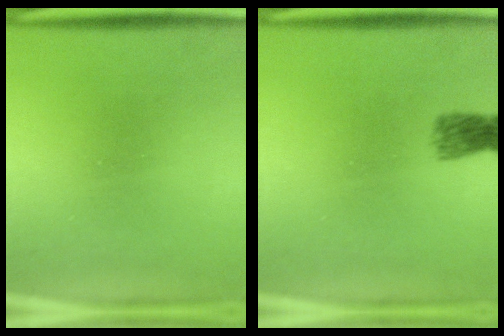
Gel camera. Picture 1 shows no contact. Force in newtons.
{"total": 2.6}